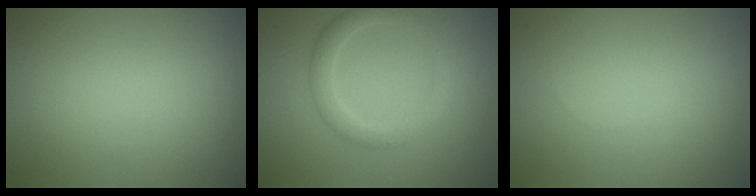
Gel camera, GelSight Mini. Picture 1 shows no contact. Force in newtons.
{"total": 2.4, "press": 2.4, "slide": 0.1}
{"total": 0.0}